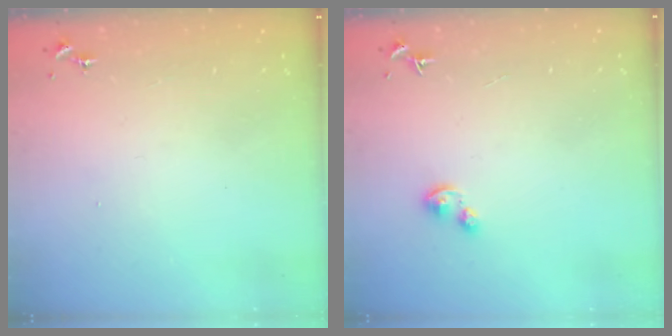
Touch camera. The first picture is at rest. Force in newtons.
{"total": 3.2, "press": 3.2, "slide": 0.3}